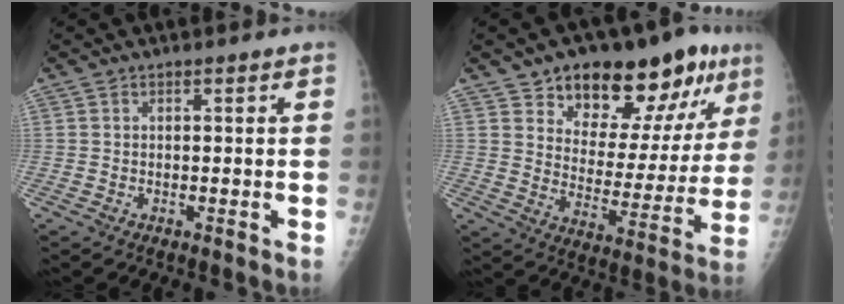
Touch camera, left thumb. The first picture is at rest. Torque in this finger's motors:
{"motor_torque": [0.37, 0.47, -0.14, -0.27, 0.10]}